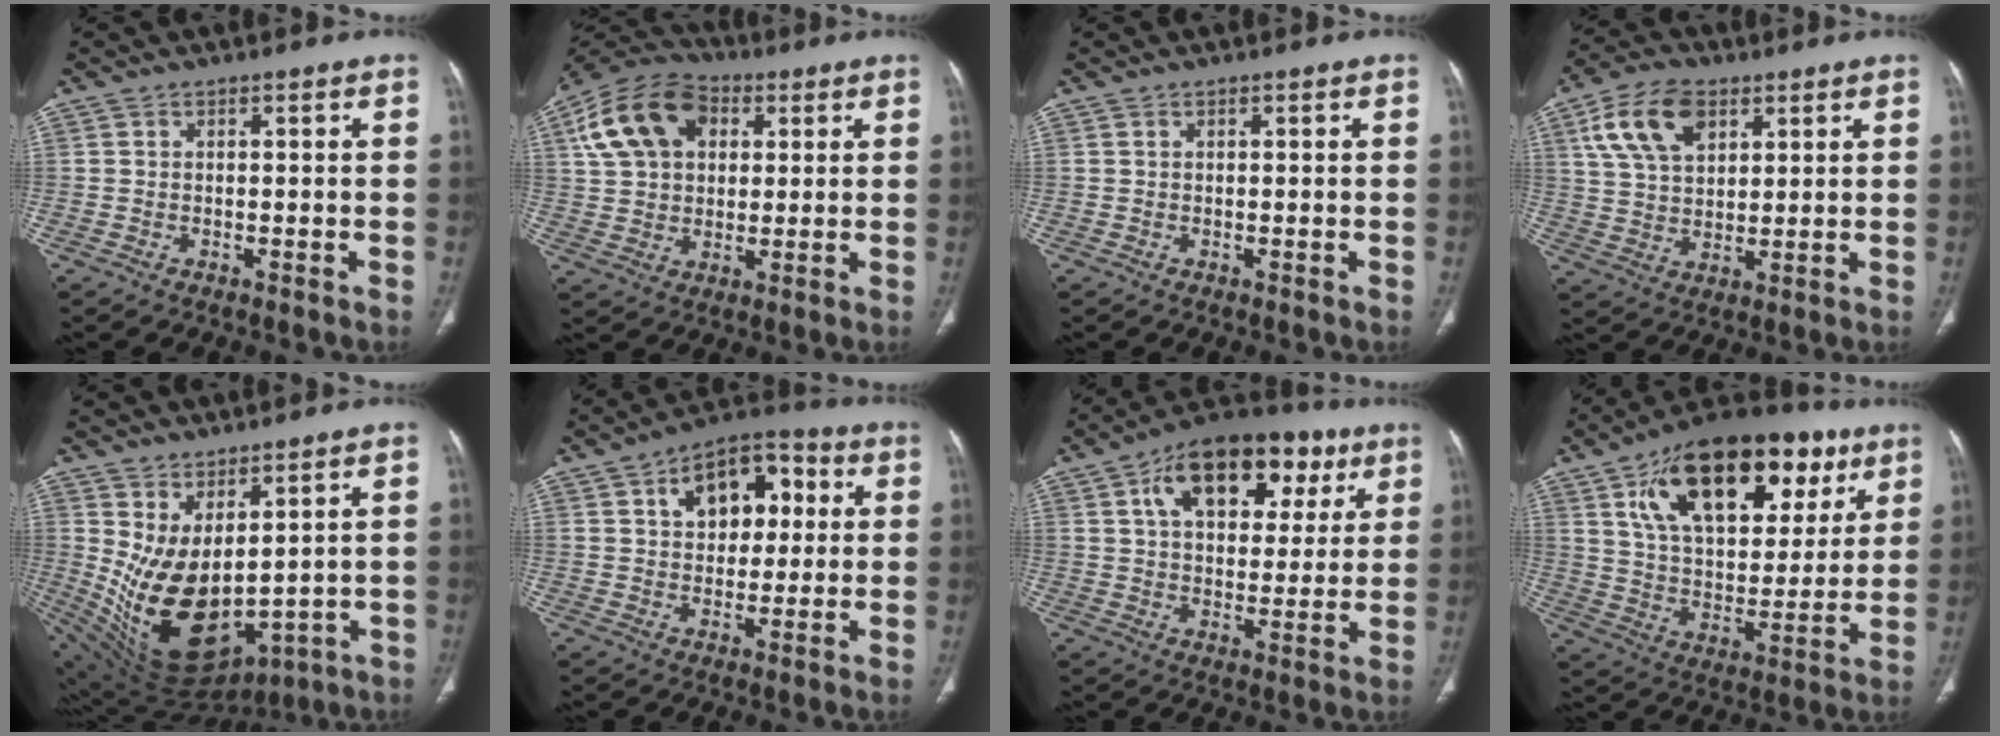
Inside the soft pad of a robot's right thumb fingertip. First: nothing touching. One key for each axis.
{"total": 16.0, "fx": 5.1, "fy": 11.2, "fz": 10.3, "tx": -0.179, "ty": 0.015, "tz": 0.085}
{"total": 0.0}
{"total": 12.2, "fx": 5.3, "fy": 7.4, "fz": 8.1, "tx": -0.139, "ty": -0.005, "tz": 0.101}
{"total": 15.8, "fx": 2.6, "fy": 8.5, "fz": 13.1, "tx": -0.224, "ty": -0.049, "tz": 0.088}
{"total": 13.0, "fx": 3.6, "fy": 8.2, "fz": 9.4, "tx": -0.098, "ty": 0.015, "tz": 0.049}
{"total": 20.1, "fx": 8.6, "fy": 11.8, "fz": 13.8, "tx": -0.168, "ty": 0.005, "tz": 0.131}
{"total": 27.4, "fx": 13.3, "fy": 14.7, "fz": 19.0, "tx": -0.265, "ty": -0.008, "tz": 0.217}